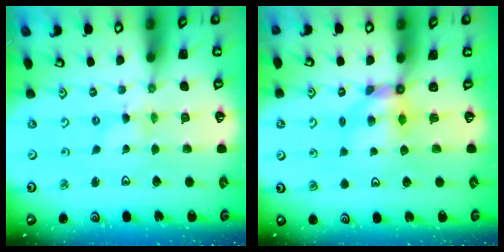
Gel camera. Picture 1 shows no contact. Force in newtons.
{"total": 5.1, "press": 5.1, "slide": 0.2}